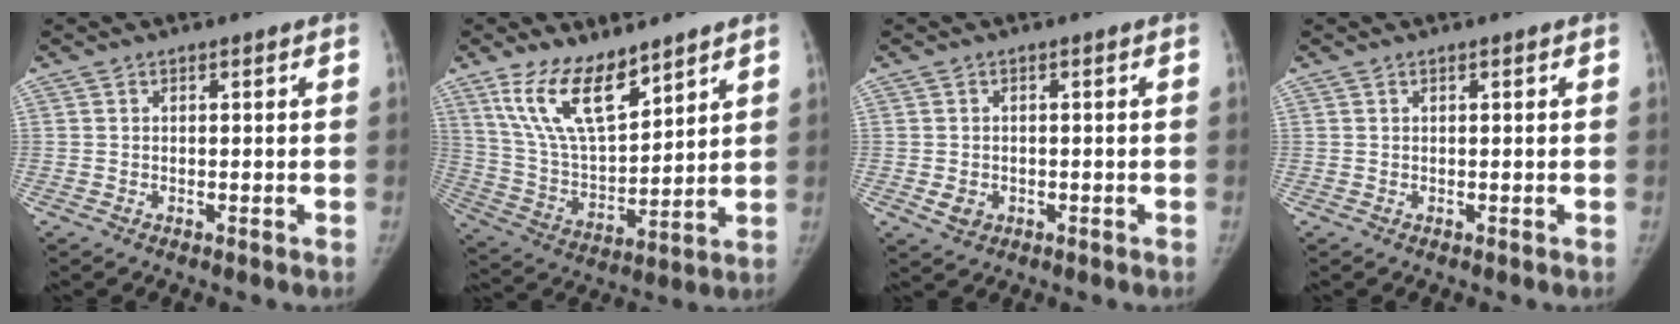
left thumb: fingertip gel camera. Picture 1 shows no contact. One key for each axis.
{"total": 14.3, "fx": 9.7, "fy": 5.7, "fz": 8.9, "tx": -0.138, "ty": -0.055, "tz": 0.201}
{"total": 2.8, "fx": -0.9, "fy": 2.2, "fz": 1.4, "tx": -0.019, "ty": 0.002, "tz": -0.008}
{"total": 0.0}